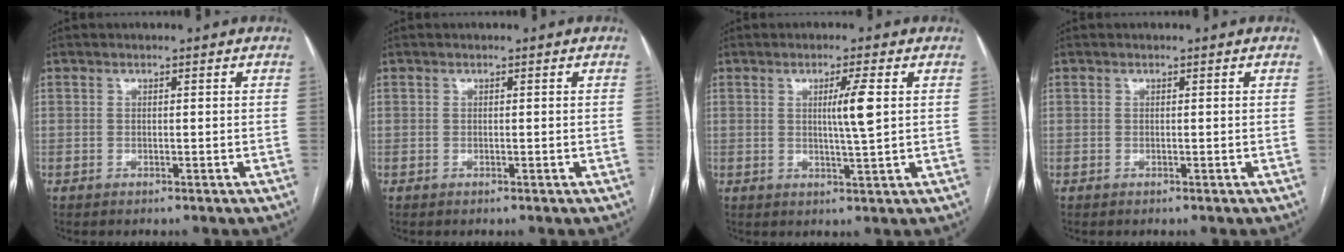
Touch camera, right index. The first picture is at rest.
{"total": 0.0}
{"total": 4.5, "force": [0.9, -0.5, 4.4], "torque": [-0.075, -0.005, 0.015]}
{"total": 0.0}